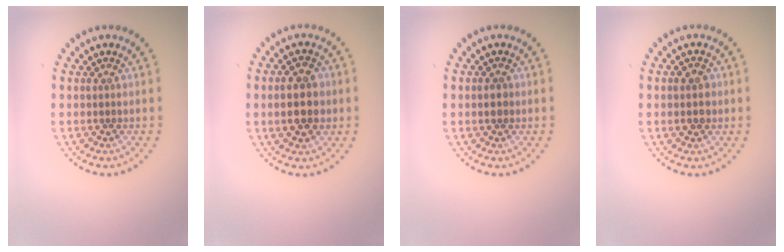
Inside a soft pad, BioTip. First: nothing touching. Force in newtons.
{"total": 4.4, "press": 4.4, "slide": 0.1}
{"total": 1.4, "press": 1.4, "slide": 0.3}
{"total": 2.4, "press": 2.4, "slide": 0.1}